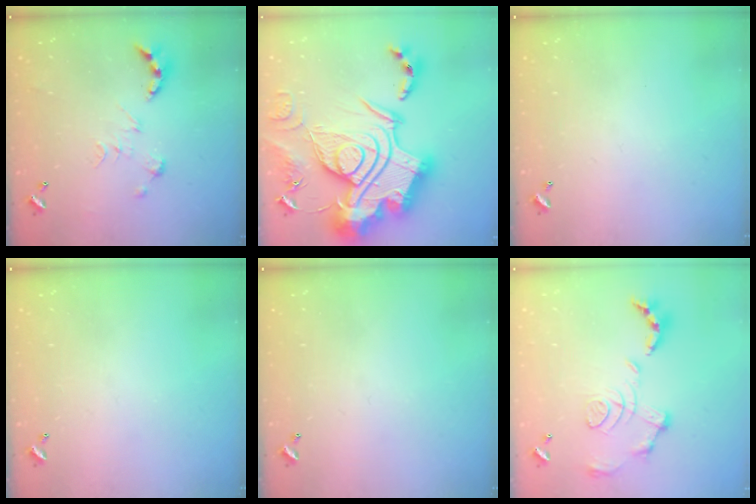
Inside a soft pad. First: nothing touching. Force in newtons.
{"total": 0.6, "press": 0.6, "slide": 0.0}
{"total": 0.0}
{"total": 0.0}
{"total": 0.0}
{"total": 1.5, "press": 0.8, "slide": 1.3}